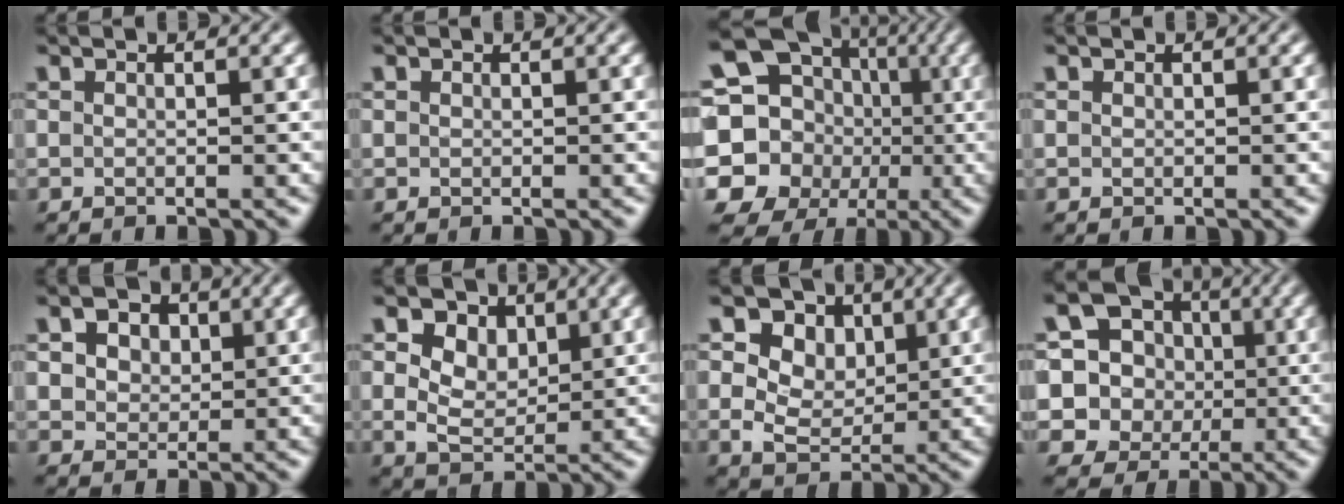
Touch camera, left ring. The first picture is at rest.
{"total": 0.0}
{"total": 18.9, "force": [-2.1, 17.5, 6.8], "torque": [-0.158, -0.007, -0.074]}
{"total": 0.0}
{"total": 5.9, "force": [2.7, 4.2, 3.1], "torque": [-0.063, 0.018, 0.028]}
{"total": 7.2, "force": [3.1, 4.8, 4.4], "torque": [-0.085, 0.019, 0.024]}
{"total": 9.4, "force": [3.7, 6.7, 5.4], "torque": [-0.092, 0.027, 0.033]}
{"total": 15.5, "force": [1.8, 14.6, 4.9], "torque": [-0.135, 0.022, 0.013]}